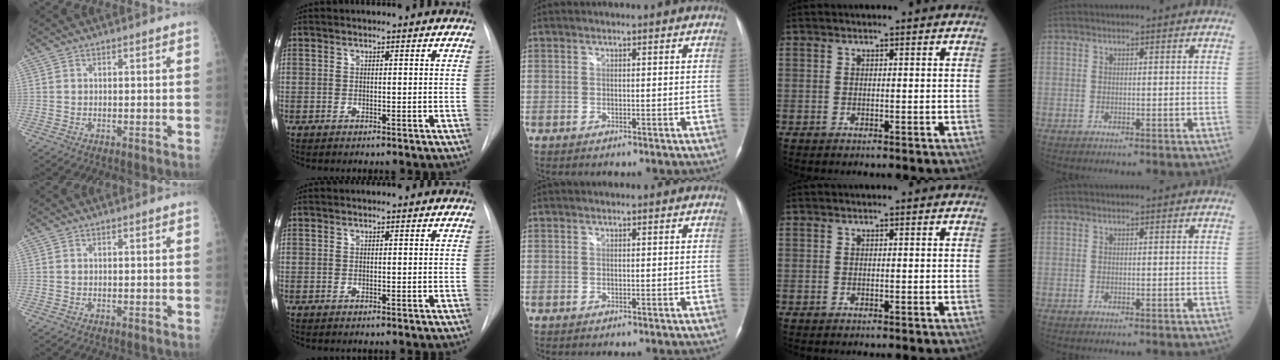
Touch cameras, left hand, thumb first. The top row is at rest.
{}